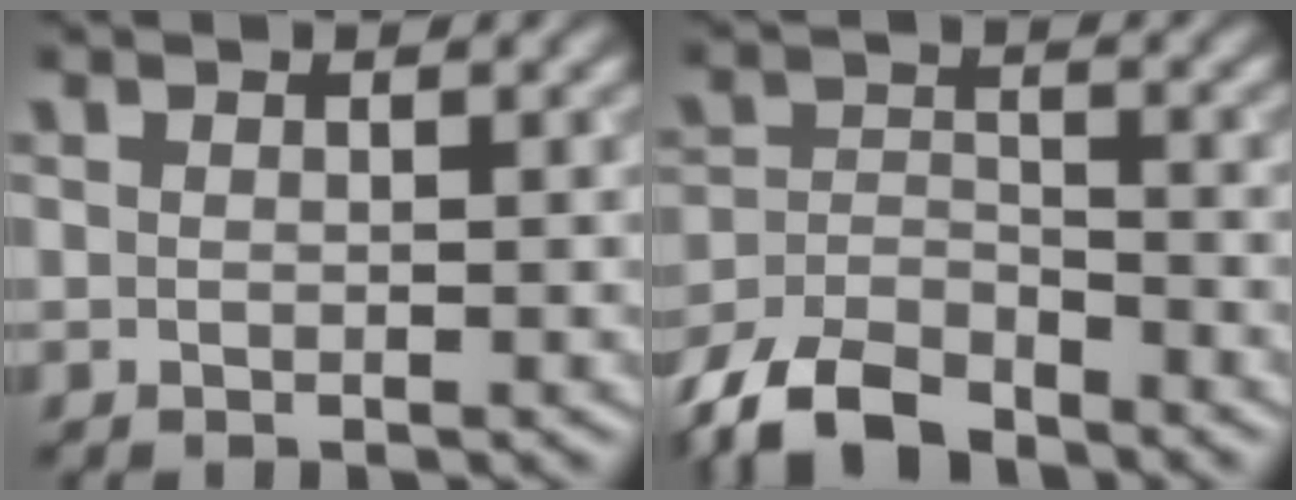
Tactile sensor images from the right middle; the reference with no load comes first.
{"total": 7.3, "force": [-6.3, 2.7, 2.6], "torque": [-0.045, -0.011, -0.122]}